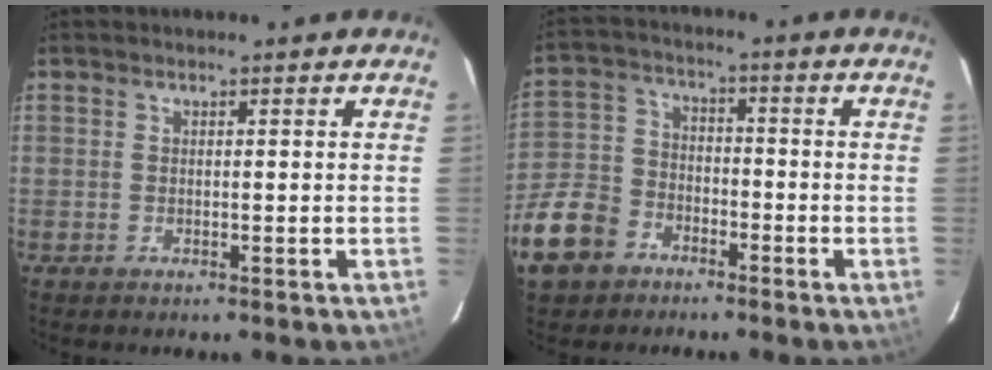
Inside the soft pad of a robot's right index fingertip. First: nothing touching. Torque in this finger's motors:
{"motor_torque": [0.66, -0.58, 0.03, -0.21]}